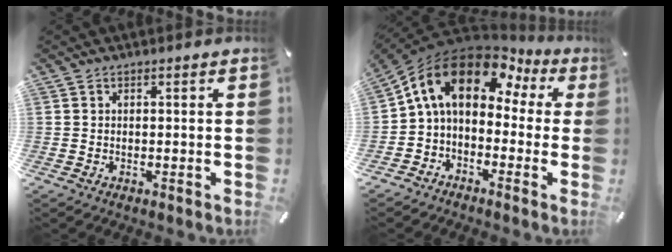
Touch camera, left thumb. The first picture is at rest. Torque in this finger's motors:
{"motor_torque": [-0.11, 2.59, 1.73, -1.04, 0.72]}